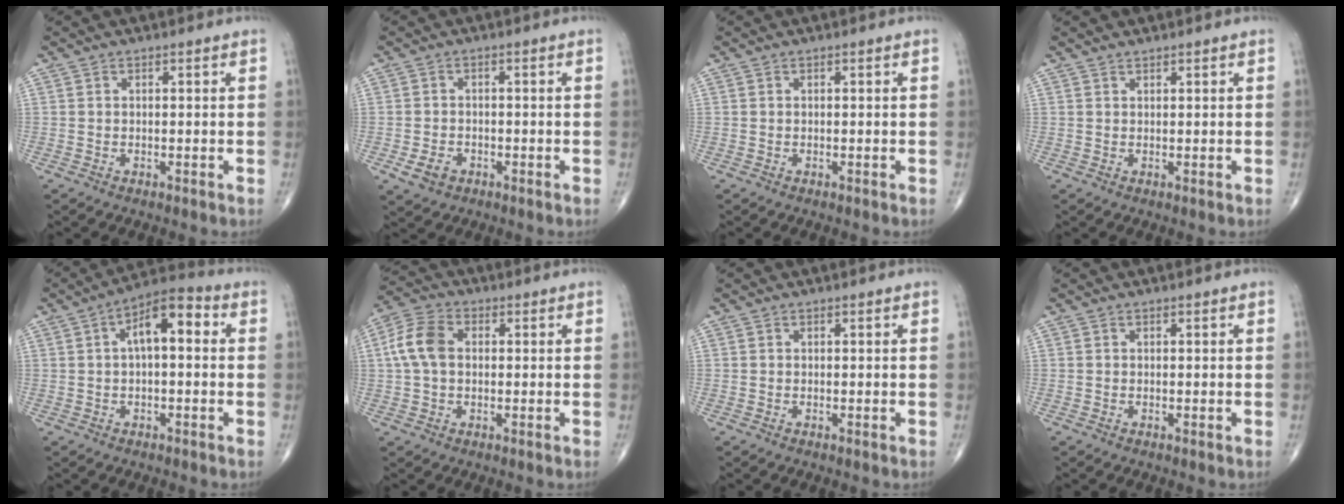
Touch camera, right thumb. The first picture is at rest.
{"total": 3.6, "force": [-1.5, 2.7, 1.8], "torque": [-0.030, 0.005, -0.020]}
{"total": 0.0}
{"total": 0.6, "force": [0.6, 0.1, 0.0], "torque": [-0.002, -0.006, 0.012]}
{"total": 9.1, "force": [1.5, 4.1, 8.0], "torque": [-0.117, 0.033, 0.011]}
{"total": 7.8, "force": [0.8, 5.3, 5.7], "torque": [-0.120, 0.021, 0.010]}
{"total": 0.0}
{"total": 0.0}